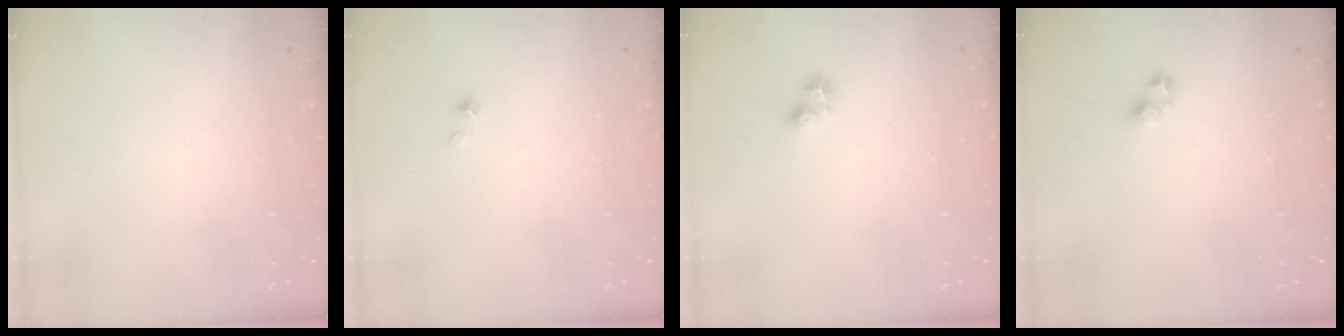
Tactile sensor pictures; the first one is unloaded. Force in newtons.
{"total": 0.0}
{"total": 2.6, "press": 2.6, "slide": 0.2}
{"total": 4.4, "press": 4.4, "slide": 0.1}